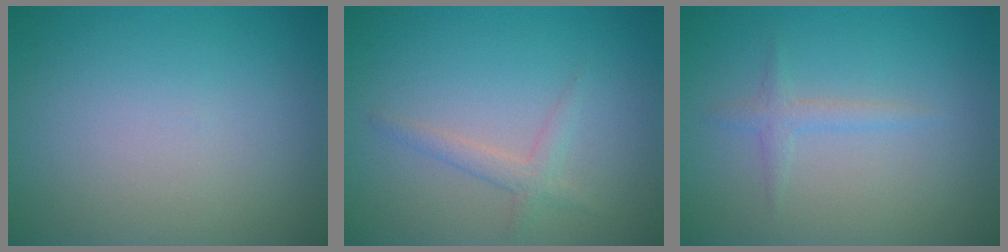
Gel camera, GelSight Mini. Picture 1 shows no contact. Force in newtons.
{"total": 1.6, "press": 1.6, "slide": 0.1}
{"total": 1.3, "press": 1.2, "slide": 0.0}